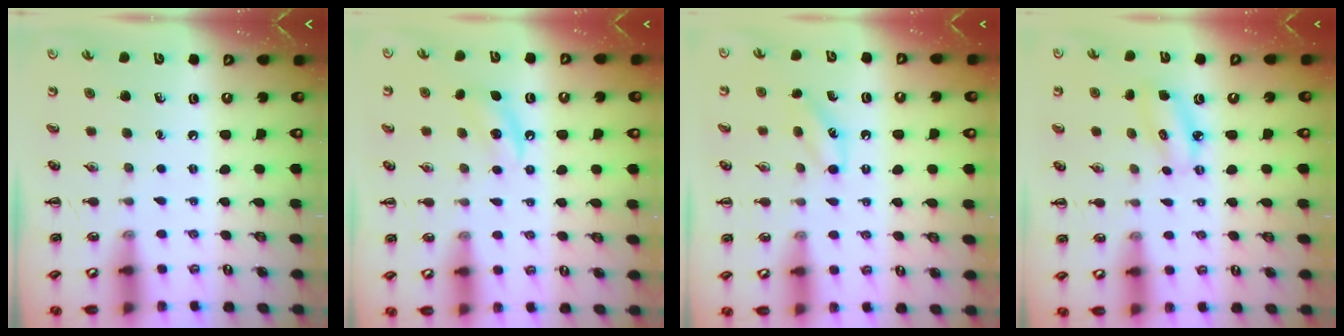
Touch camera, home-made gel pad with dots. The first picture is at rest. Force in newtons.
{"total": 6.3, "press": 6.1, "slide": 1.8}
{"total": 7.5, "press": 7.2, "slide": 2.0}
{"total": 5.4, "press": 5.3, "slide": 1.3}